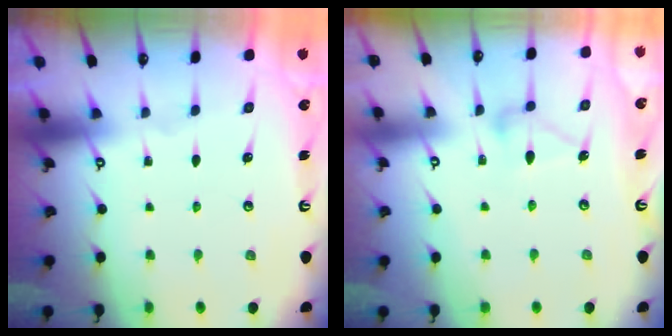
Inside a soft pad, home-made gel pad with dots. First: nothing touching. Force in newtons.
{"total": 11.8, "press": 11.8, "slide": 0.5}